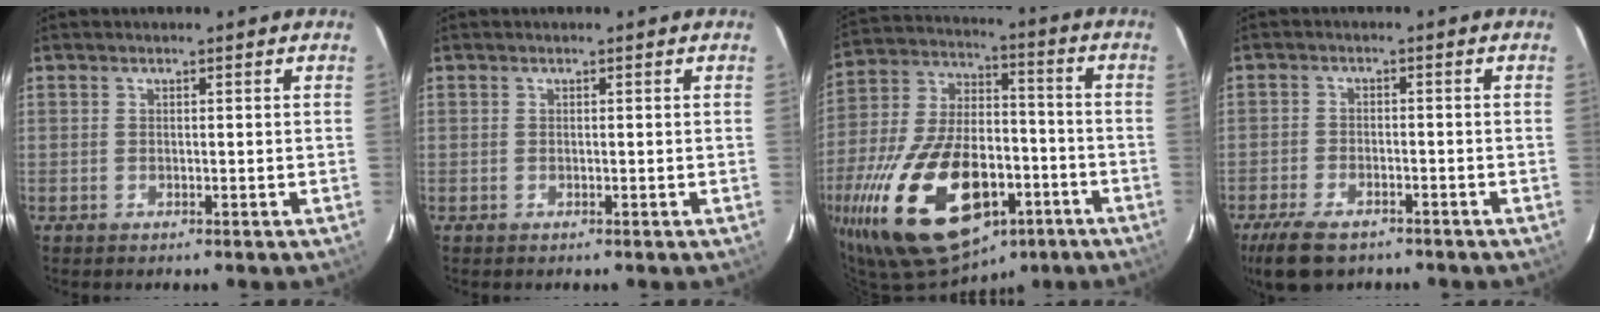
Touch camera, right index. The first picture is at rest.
{"total": 0.0}
{"total": 30.6, "force": [-14.9, 15.7, 21.6], "torque": [-0.443, -0.020, -0.231]}
{"total": 9.0, "force": [-6.6, 3.9, 4.6], "torque": [-0.121, -0.017, -0.120]}